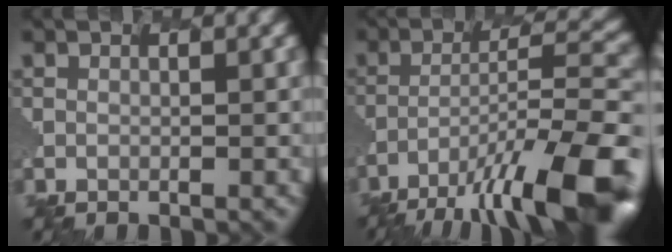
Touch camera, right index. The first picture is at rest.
{"total": 13.5, "force": [-9.0, 3.5, 9.4], "torque": [-0.181, -0.005, -0.138]}